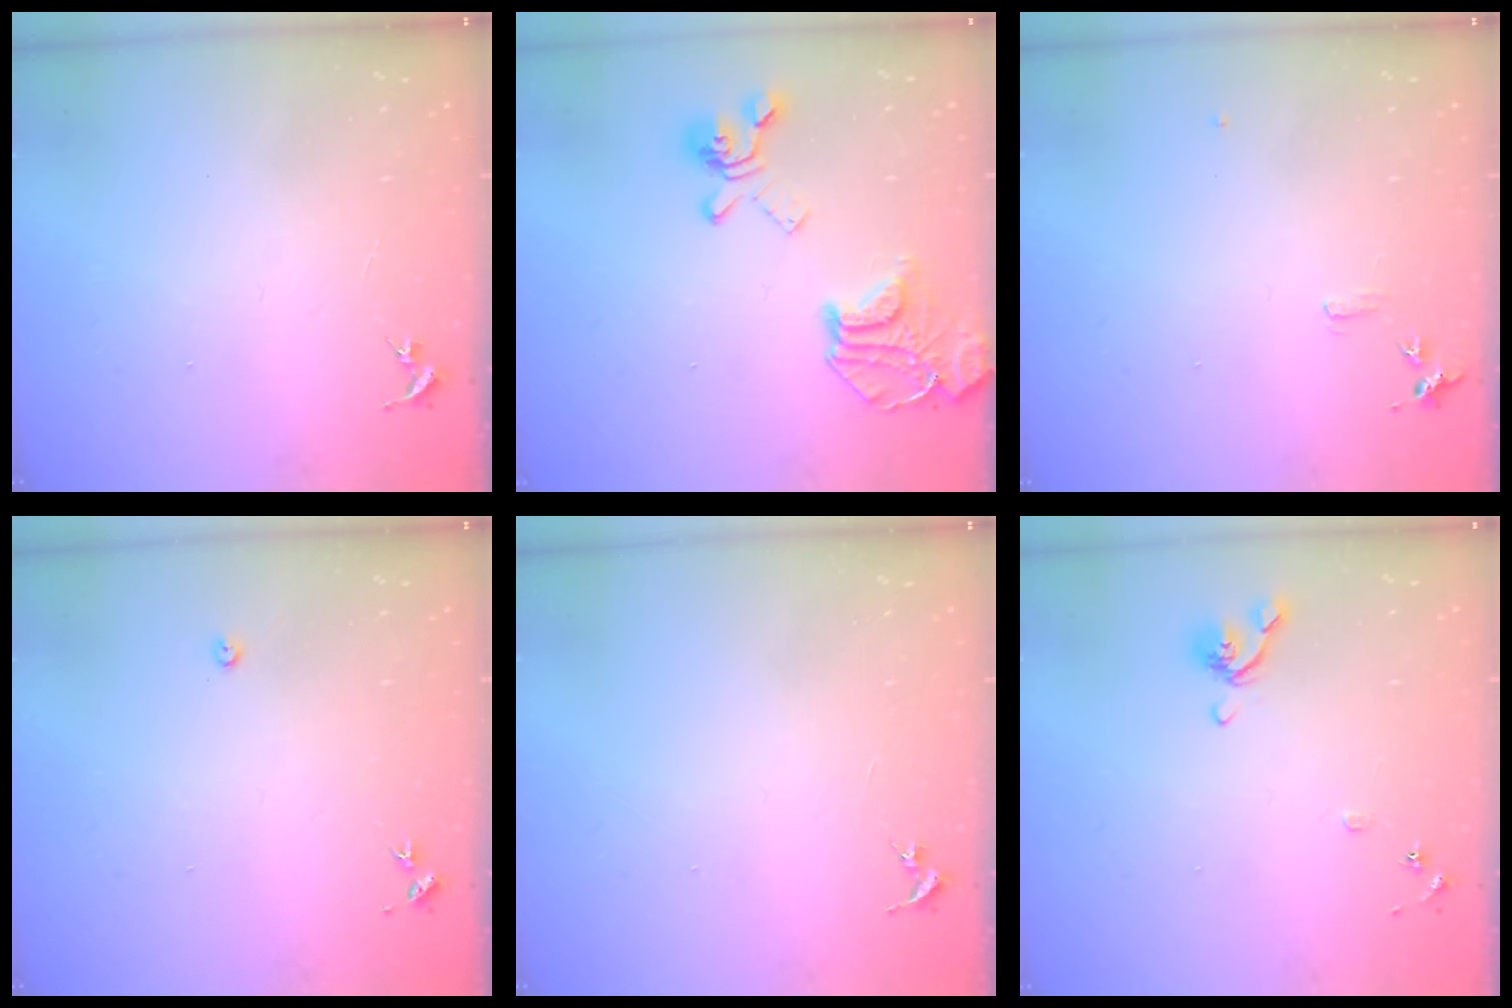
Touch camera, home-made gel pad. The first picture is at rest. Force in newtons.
{"total": 19.9, "press": 19.8, "slide": 2.0}
{"total": 5.6, "press": 5.5, "slide": 0.7}
{"total": 2.2, "press": 2.2, "slide": 0.3}
{"total": 0.0}
{"total": 7.9, "press": 7.7, "slide": 1.4}